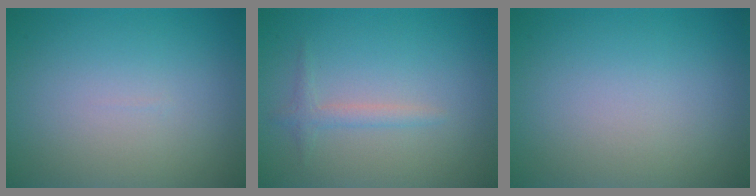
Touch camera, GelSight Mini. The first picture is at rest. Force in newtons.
{"total": 1.3, "press": 1.3, "slide": 0.0}
{"total": 0.0}